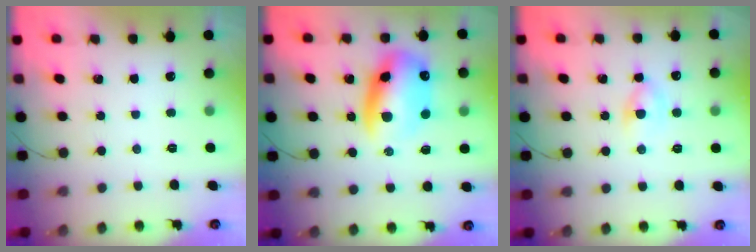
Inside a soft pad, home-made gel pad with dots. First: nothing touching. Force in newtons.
{"total": 14.0, "press": 13.6, "slide": 3.4}
{"total": 3.8, "press": 3.6, "slide": 1.3}